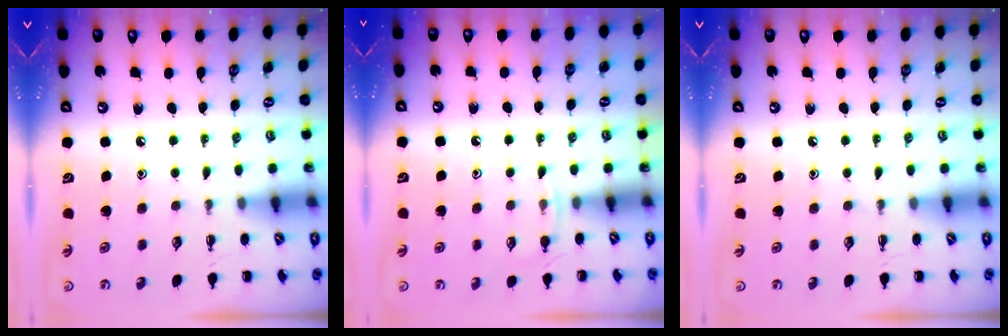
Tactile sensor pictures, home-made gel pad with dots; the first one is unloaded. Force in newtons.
{"total": 4.4, "press": 4.2, "slide": 1.4}
{"total": 0.0}